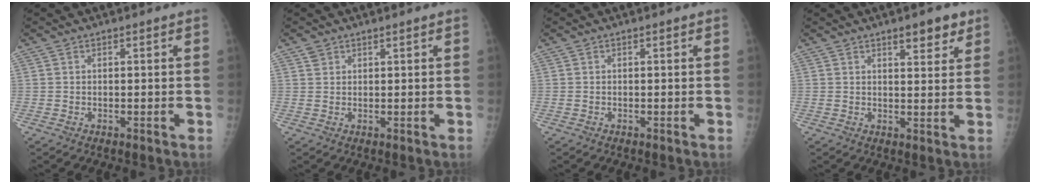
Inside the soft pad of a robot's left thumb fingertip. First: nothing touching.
{"total": 1.1, "force": [1.0, 0.5, -0.1], "torque": [0.012, -0.005, 0.017]}
{"total": 0.0}
{"total": 5.1, "force": [3.6, 1.7, 3.2], "torque": [-0.023, -0.018, 0.047]}